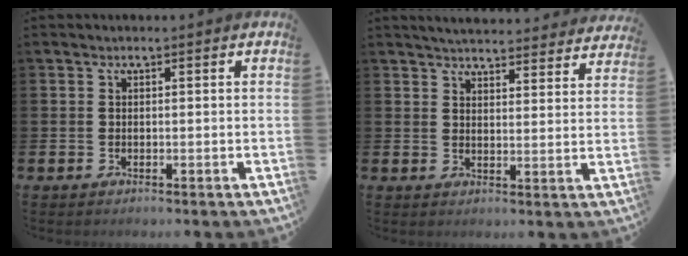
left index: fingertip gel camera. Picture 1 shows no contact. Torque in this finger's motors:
{"motor_torque": [0.91, -1.23, 0.54, 0.07]}